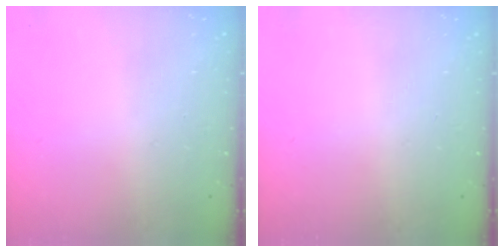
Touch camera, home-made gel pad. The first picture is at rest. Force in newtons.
{"total": 0.0}